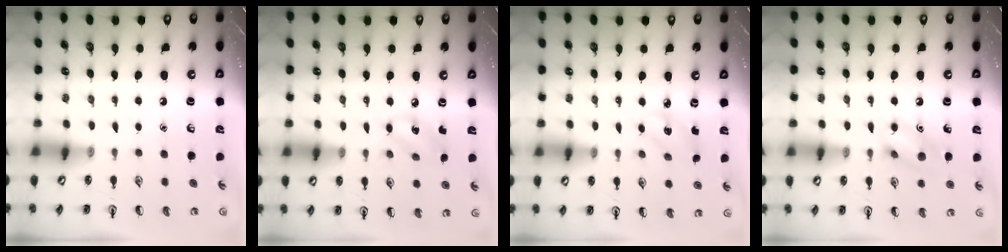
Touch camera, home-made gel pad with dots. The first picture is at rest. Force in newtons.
{"total": 3.7, "press": 3.5, "slide": 1.3}
{"total": 2.6, "press": 2.5, "slide": 0.8}
{"total": 9.5, "press": 9.4, "slide": 1.5}